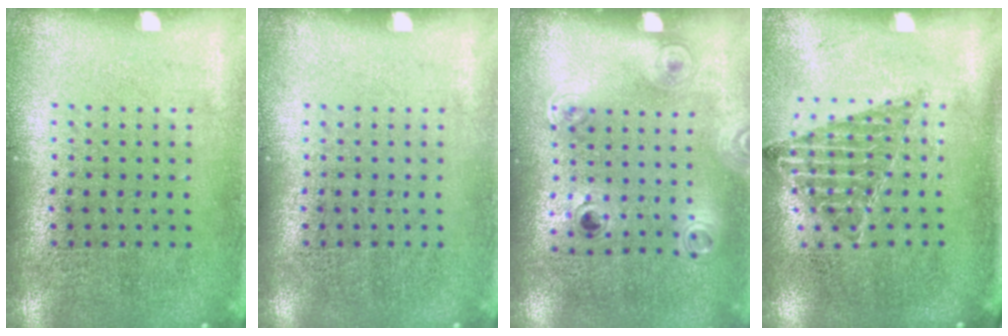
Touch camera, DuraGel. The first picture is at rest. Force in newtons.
{"total": 0.0}
{"total": 1.1, "press": 0.8, "slide": 0.8}
{"total": 0.9, "press": 0.8, "slide": 0.2}